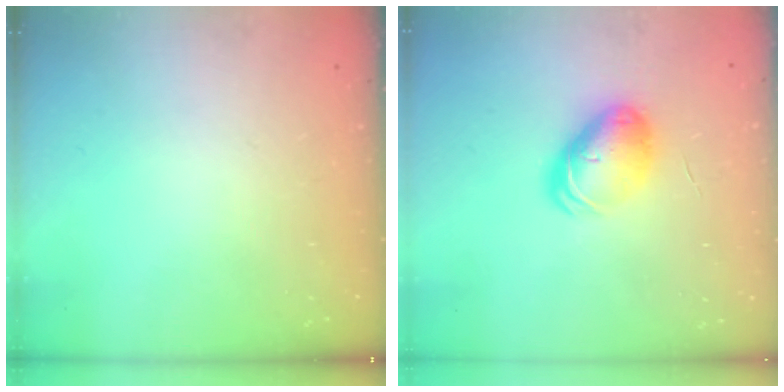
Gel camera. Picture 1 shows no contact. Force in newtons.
{"total": 10.0, "press": 9.9, "slide": 1.8}